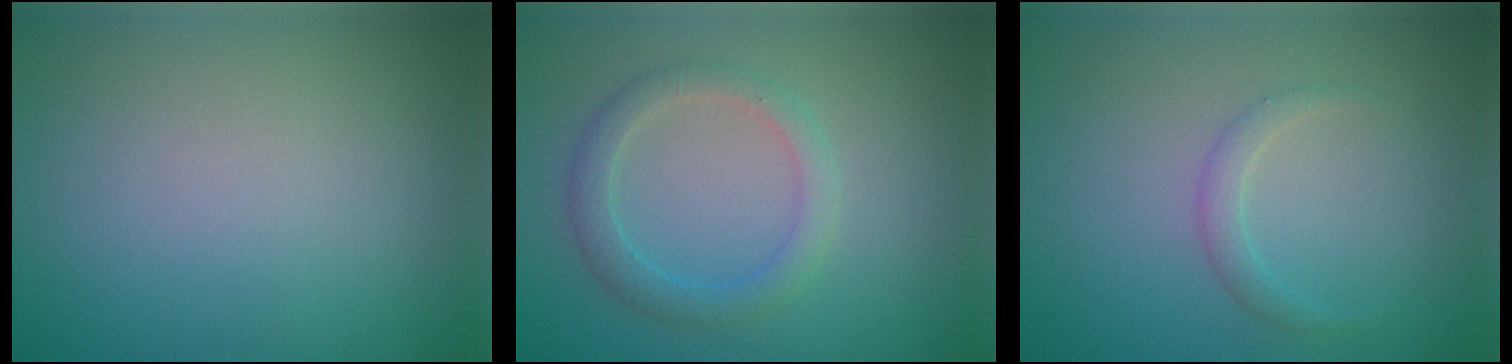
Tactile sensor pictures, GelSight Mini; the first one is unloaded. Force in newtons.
{"total": 2.5, "press": 2.5, "slide": 0.0}
{"total": 1.2, "press": 1.2, "slide": 0.0}